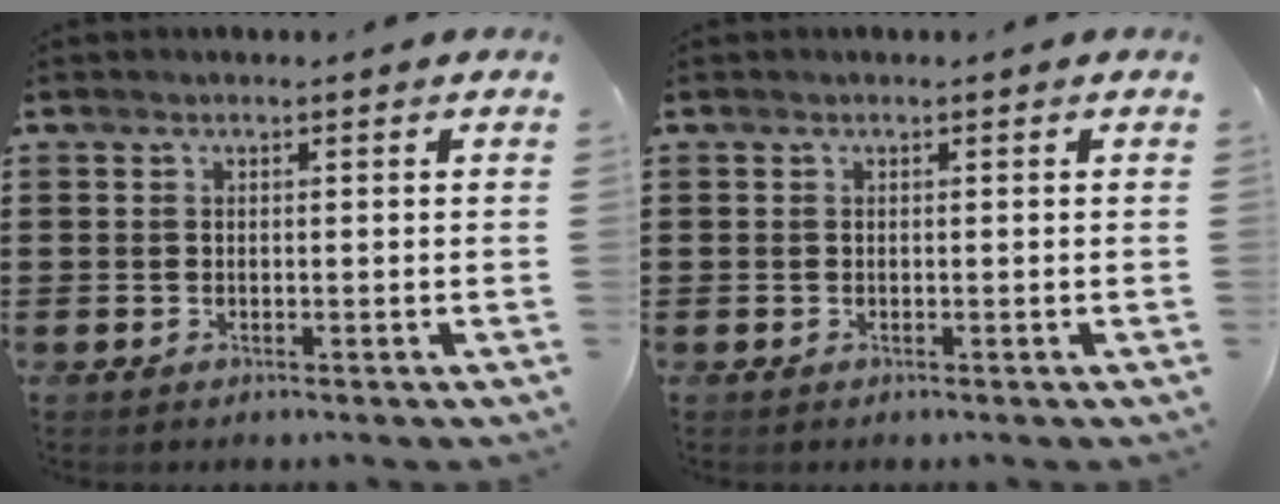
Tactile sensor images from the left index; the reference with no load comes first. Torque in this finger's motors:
{"motor_torque": [0.00, 0.00, 0.00, 0.00]}